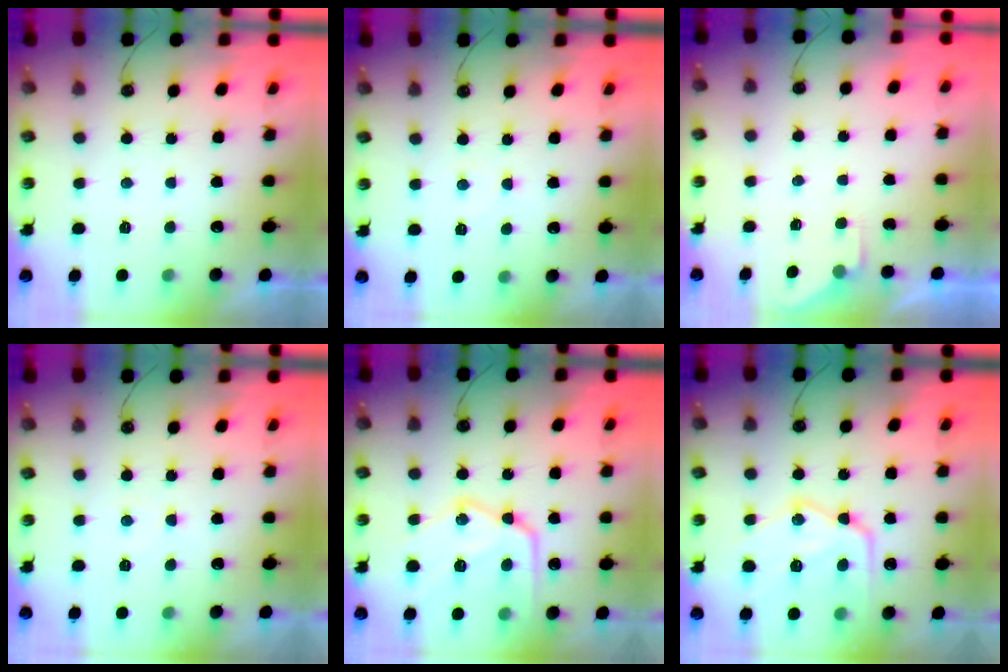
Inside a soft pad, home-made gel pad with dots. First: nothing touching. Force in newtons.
{"total": 2.5, "press": 2.5, "slide": 0.4}
{"total": 2.6, "press": 2.6, "slide": 0.5}
{"total": 2.5, "press": 2.5, "slide": 0.4}
{"total": 18.0, "press": 17.9, "slide": 1.8}
{"total": 16.6, "press": 16.5, "slide": 1.5}